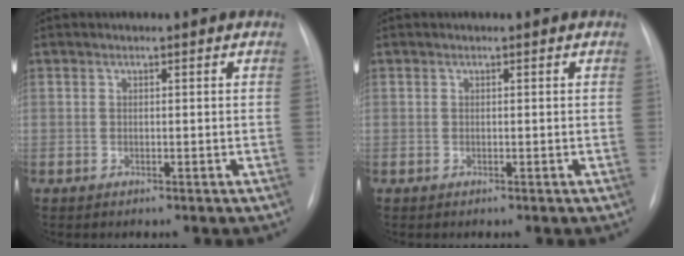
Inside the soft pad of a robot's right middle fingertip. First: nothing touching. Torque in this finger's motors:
{"motor_torque": [0.37, -0.52, -0.01, 0.01]}